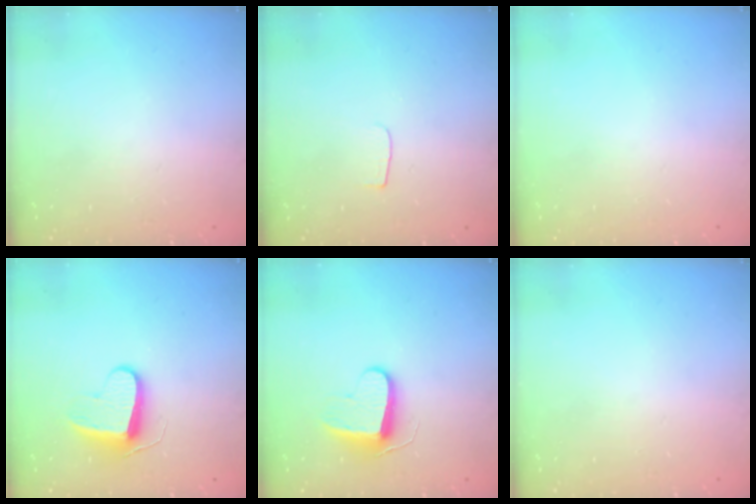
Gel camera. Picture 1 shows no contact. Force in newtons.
{"total": 3.0, "press": 3.0, "slide": 0.3}
{"total": 0.0}
{"total": 8.9, "press": 8.9, "slide": 0.1}
{"total": 8.9, "press": 8.9, "slide": 0.1}
{"total": 0.5, "press": 0.5, "slide": 0.1}